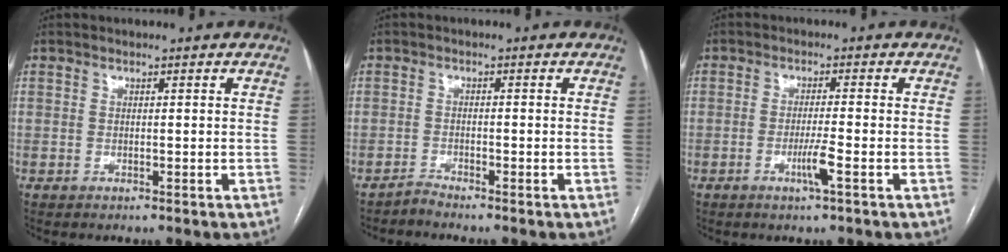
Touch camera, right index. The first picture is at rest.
{"total": 1.4, "force": [-1.3, -0.4, -0.3], "torque": [0.009, -0.006, -0.025]}
{"total": 3.5, "force": [-1.5, -0.5, 3.1], "torque": [-0.060, -0.007, -0.031]}